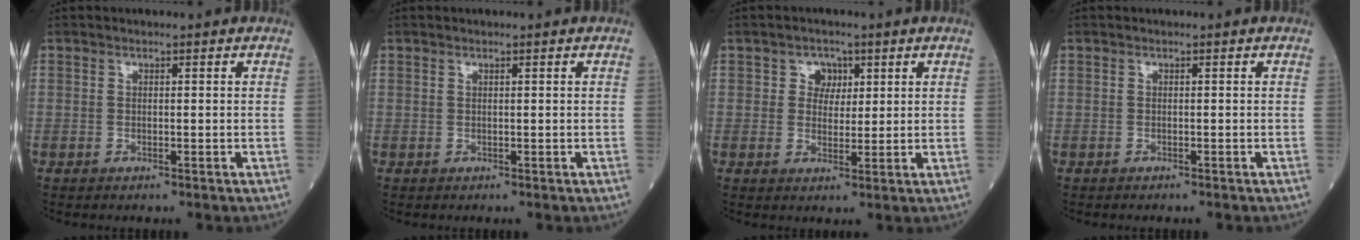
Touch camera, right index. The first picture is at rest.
{"total": 0.0}
{"total": 3.2, "force": [1.3, 2.7, 1.3], "torque": [-0.012, 0.003, 0.017]}
{"total": 0.6, "force": [-0.6, 0.1, 0.2], "torque": [-0.003, -0.001, -0.010]}